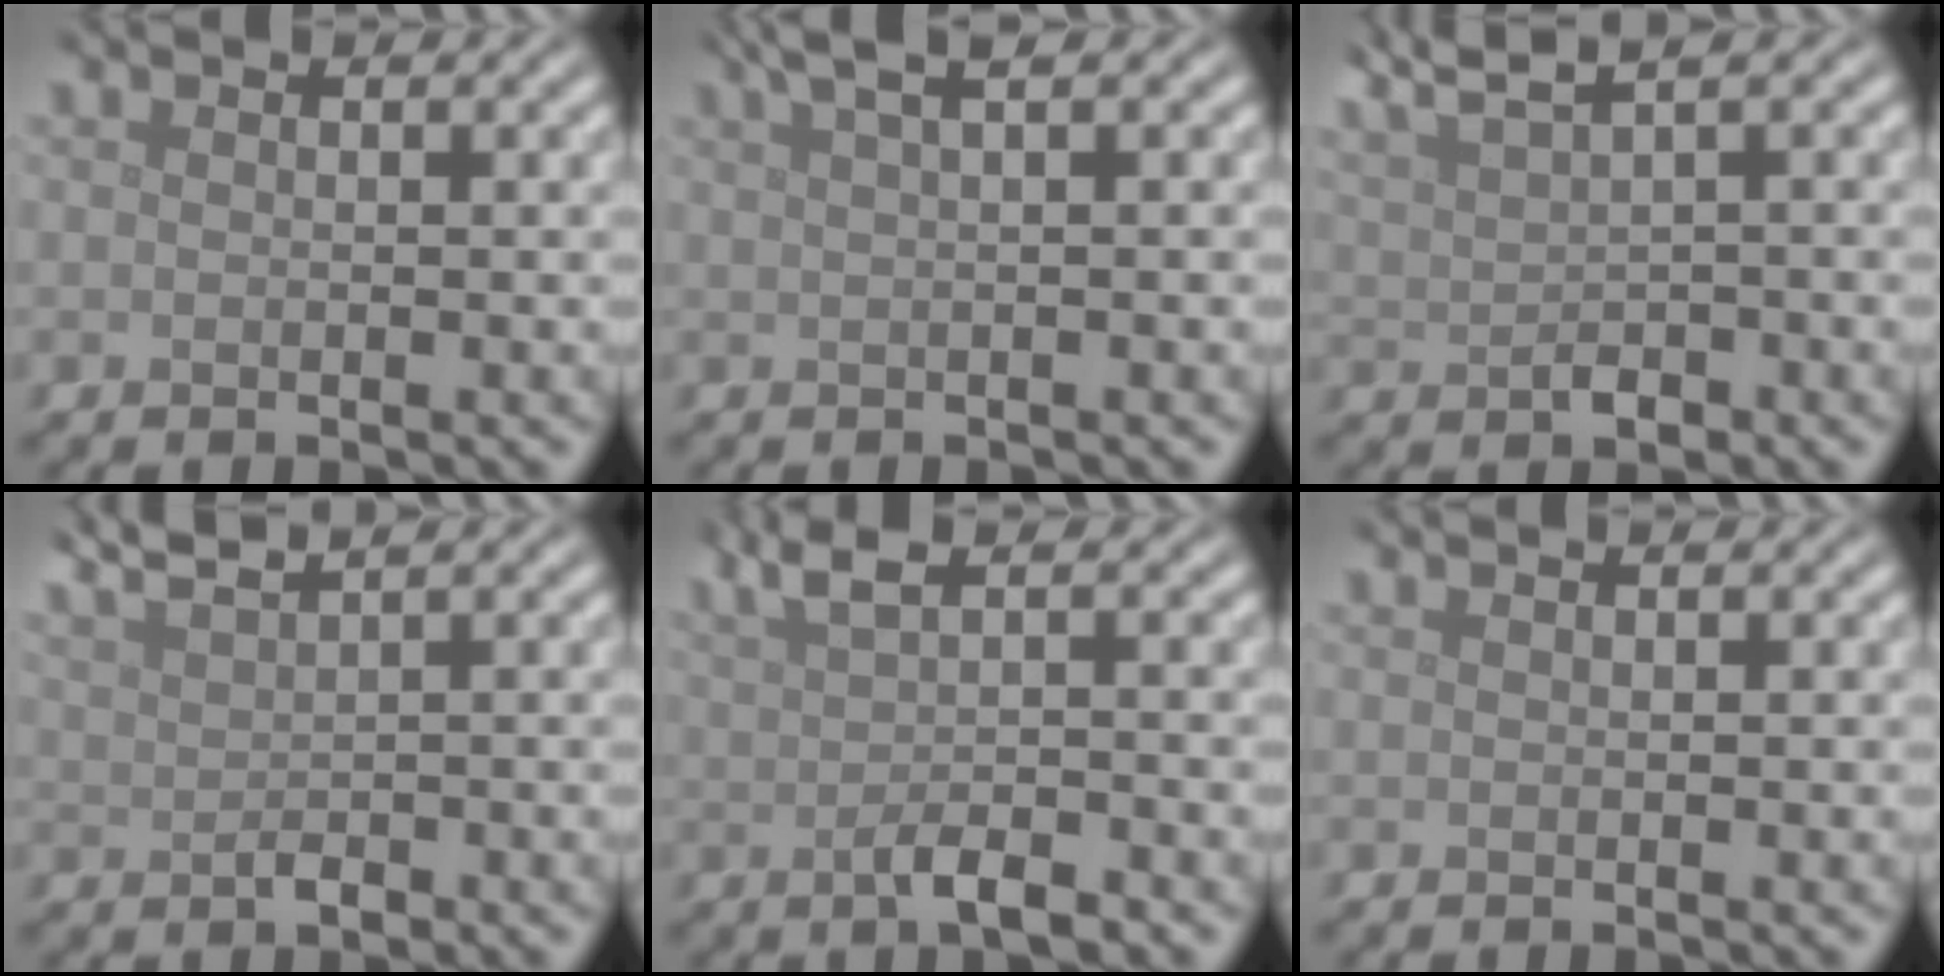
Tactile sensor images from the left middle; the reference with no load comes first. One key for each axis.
{"total": 3.5, "fx": 2.1, "fy": 1.0, "fz": 2.6, "tx": -0.030, "ty": 0.010, "tz": 0.025}
{"total": 4.3, "fx": 2.9, "fy": 1.2, "fz": 2.9, "tx": -0.055, "ty": 0.013, "tz": 0.057}
{"total": 2.7, "fx": 2.0, "fy": 0.6, "fz": 1.7, "tx": -0.034, "ty": 0.006, "tz": 0.046}
{"total": 3.8, "fx": 0.3, "fy": 1.1, "fz": 3.7, "tx": -0.069, "ty": 0.002, "tz": 0.007}
{"total": 0.0}